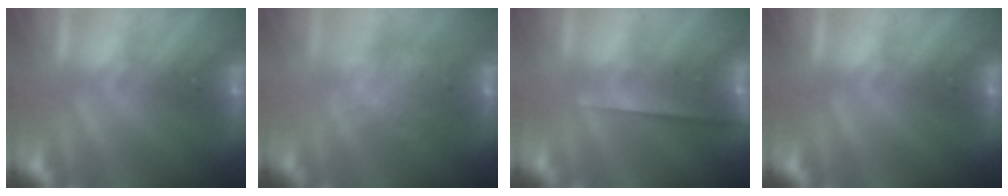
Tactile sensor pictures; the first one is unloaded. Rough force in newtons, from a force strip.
{"total": 4.7}
{"total": 2.2}
{"total": 0.0}